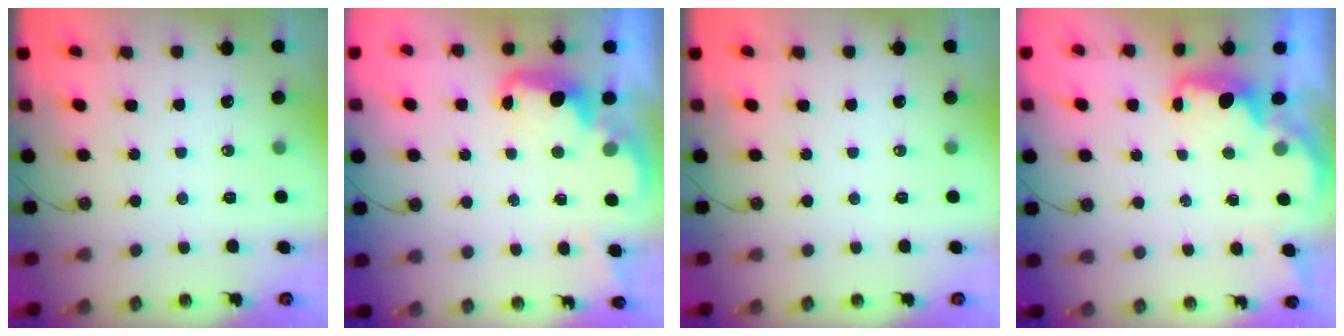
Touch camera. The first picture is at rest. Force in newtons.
{"total": 2.7, "press": 2.7, "slide": 0.7}
{"total": 0.0}
{"total": 1.6, "press": 1.4, "slide": 0.7}